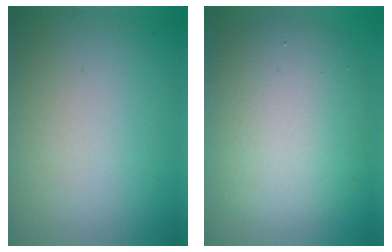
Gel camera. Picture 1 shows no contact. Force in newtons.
{"total": 9.4, "press": 9.3, "slide": 0.6}